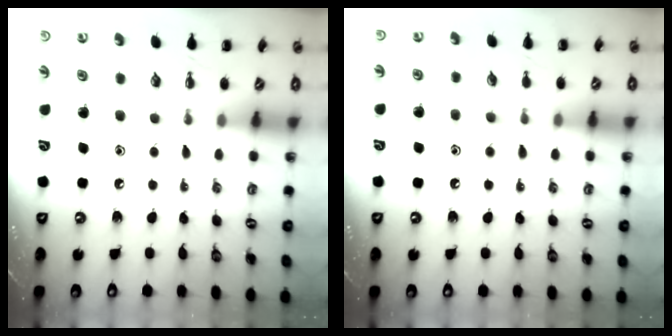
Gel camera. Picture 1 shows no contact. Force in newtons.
{"total": 7.0, "press": 6.9, "slide": 1.0}